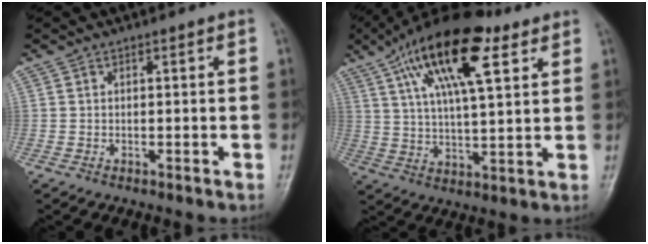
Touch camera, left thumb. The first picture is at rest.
{"total": 19.4, "force": [9.5, 7.0, 15.4], "torque": [-0.253, -0.010, 0.163]}